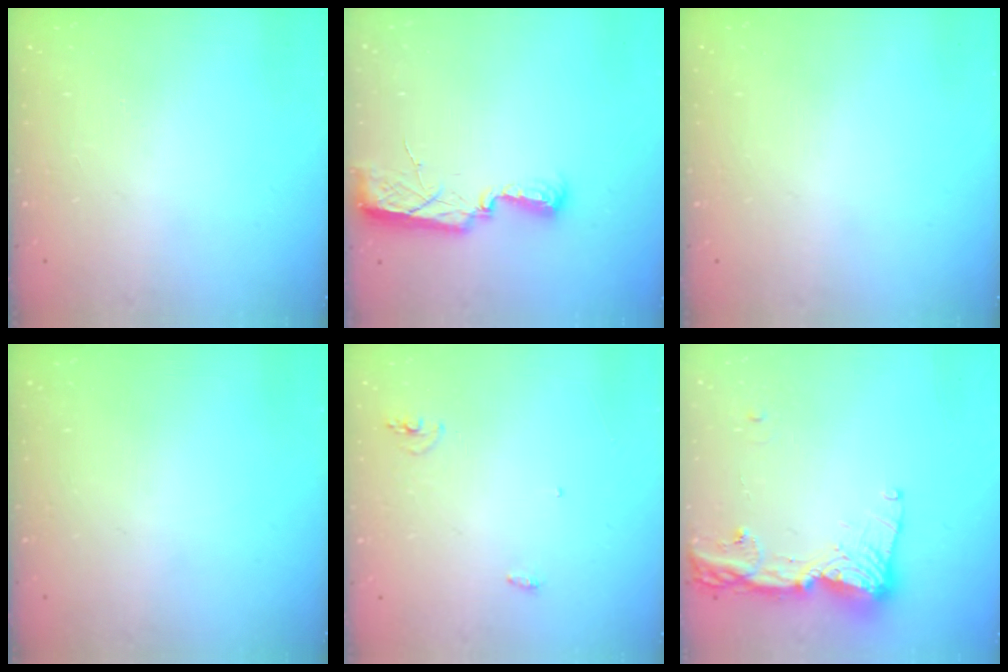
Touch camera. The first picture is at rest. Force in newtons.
{"total": 10.7, "press": 9.0, "slide": 5.8}
{"total": 0.0}
{"total": 0.0}
{"total": 7.6, "press": 4.3, "slide": 6.2}
{"total": 14.5, "press": 14.4, "slide": 1.7}